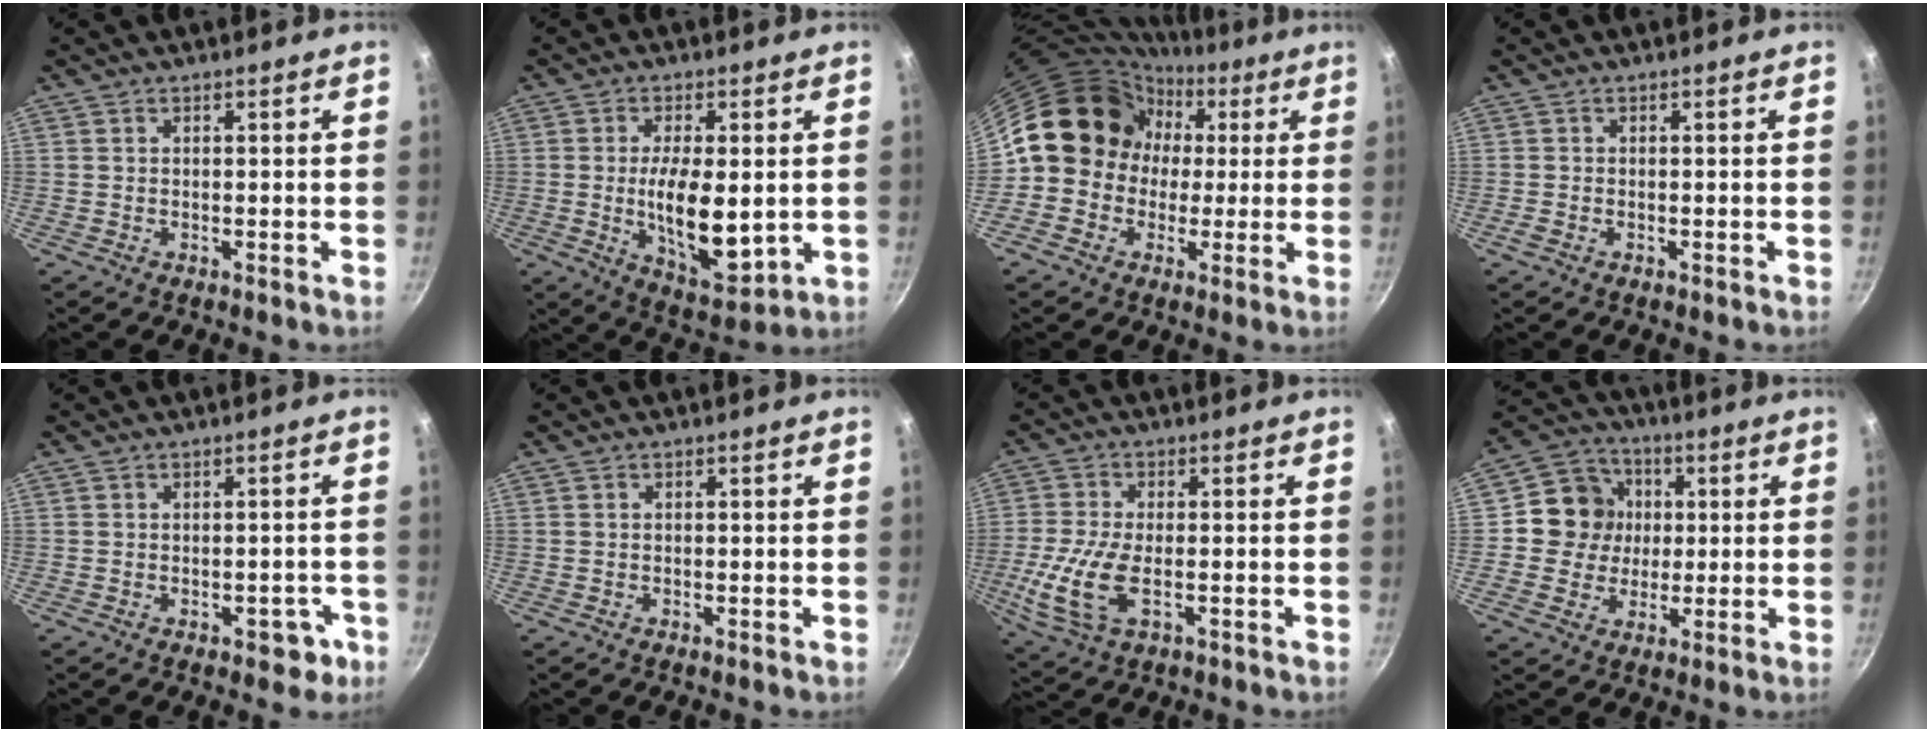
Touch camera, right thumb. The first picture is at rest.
{"total": 12.9, "force": [-0.5, 5.5, 11.7], "torque": [-0.190, -0.017, 0.004]}
{"total": 13.2, "force": [1.0, 12.0, 5.3], "torque": [-0.031, 0.031, 0.000]}
{"total": 0.9, "force": [-0.5, 0.6, 0.4], "torque": [-0.011, -0.001, -0.010]}
{"total": 4.3, "force": [-1.9, 2.7, 2.8], "torque": [-0.006, 0.019, -0.015]}
{"total": 0.0}
{"total": 10.7, "force": [-2.5, 5.2, 9.0], "torque": [-0.200, -0.007, -0.053]}
{"total": 10.5, "force": [1.1, 9.9, 3.2], "torque": [-0.017, 0.017, 0.004]}